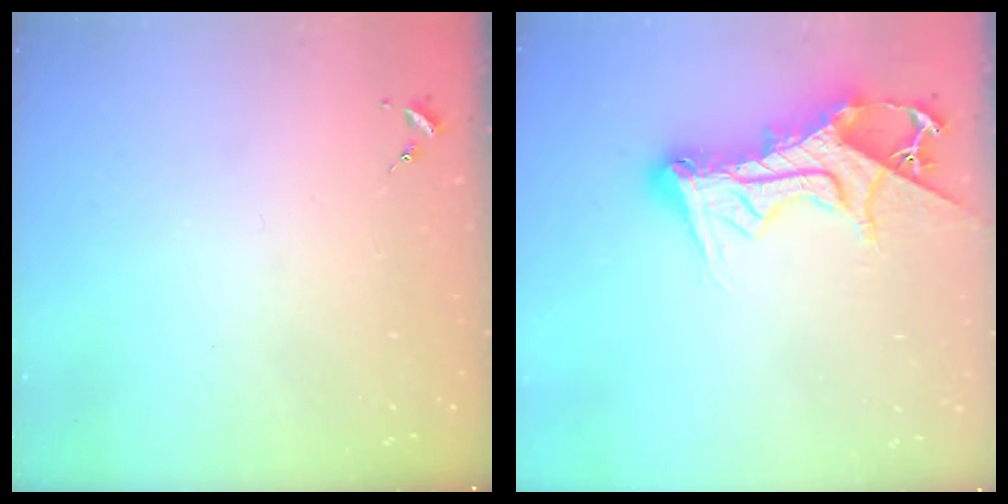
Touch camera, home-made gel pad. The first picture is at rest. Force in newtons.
{"total": 15.9, "press": 15.9, "slide": 1.6}